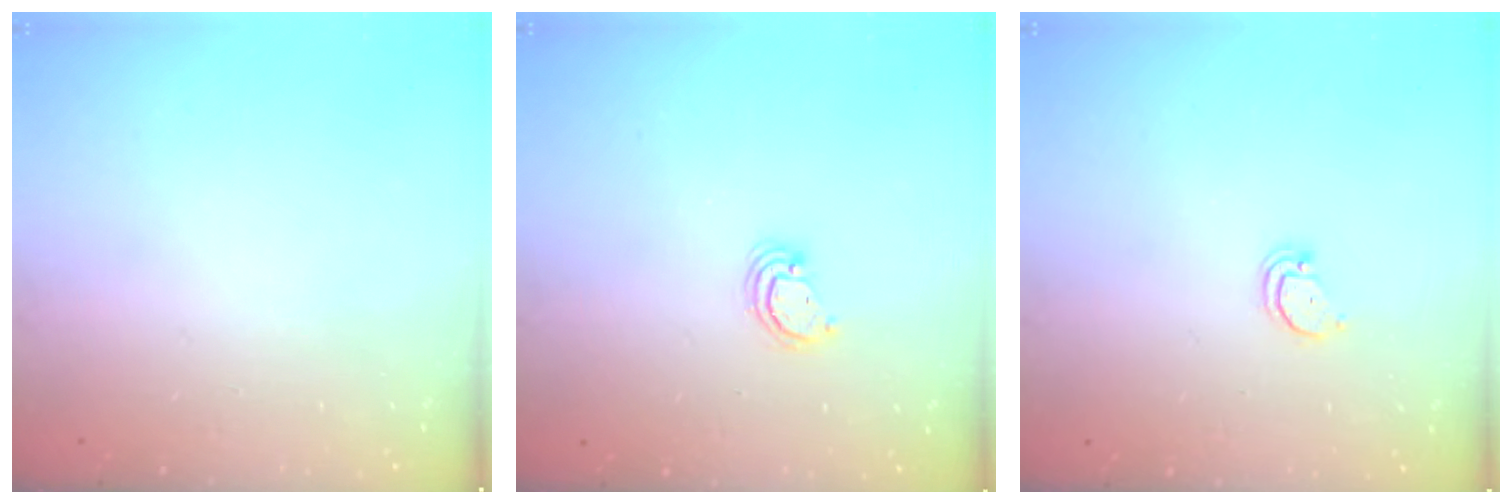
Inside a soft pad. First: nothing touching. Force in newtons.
{"total": 3.0, "press": 2.9, "slide": 0.3}
{"total": 2.1, "press": 2.1, "slide": 0.2}